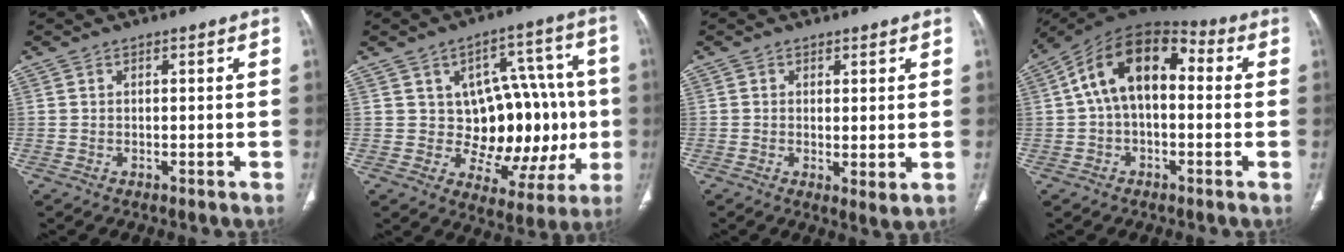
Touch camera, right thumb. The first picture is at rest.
{"total": 19.0, "force": [-0.4, 11.6, 15.1], "torque": [-0.135, 0.019, 0.012]}
{"total": 2.9, "force": [0.1, 1.0, 2.7], "torque": [-0.051, -0.014, 0.002]}
{"total": 14.2, "force": [1.4, 8.5, 11.3], "torque": [-0.175, 0.046, 0.009]}